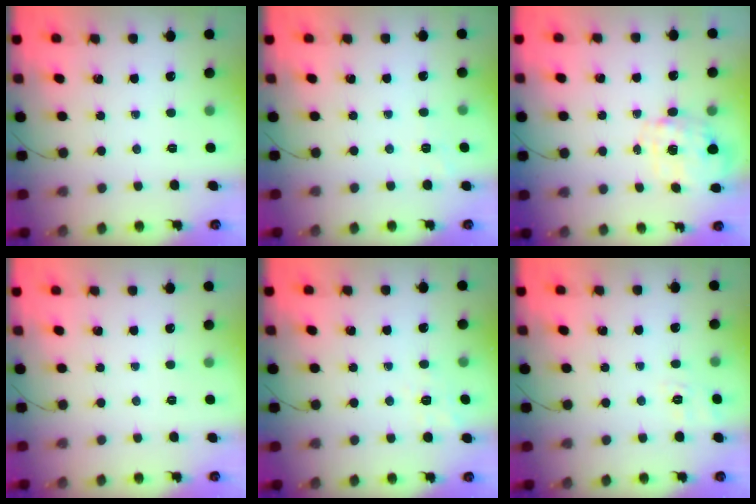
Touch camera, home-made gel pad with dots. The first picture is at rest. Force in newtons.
{"total": 2.0, "press": 1.4, "slide": 1.4}
{"total": 2.8, "press": 2.6, "slide": 0.9}
{"total": 2.5, "press": 2.4, "slide": 0.5}
{"total": 2.2, "press": 0.8, "slide": 2.1}
{"total": 2.2, "press": 0.8, "slide": 2.0}